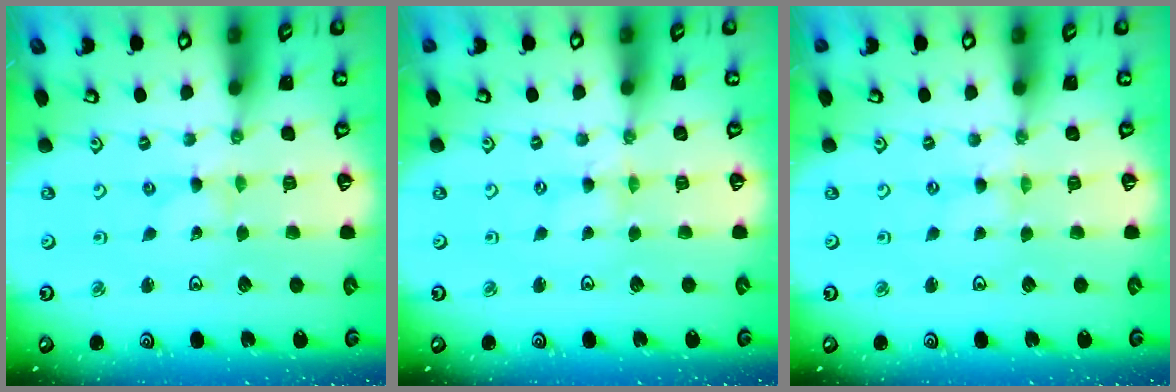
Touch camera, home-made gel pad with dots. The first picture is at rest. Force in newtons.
{"total": 0.0}
{"total": 0.0}